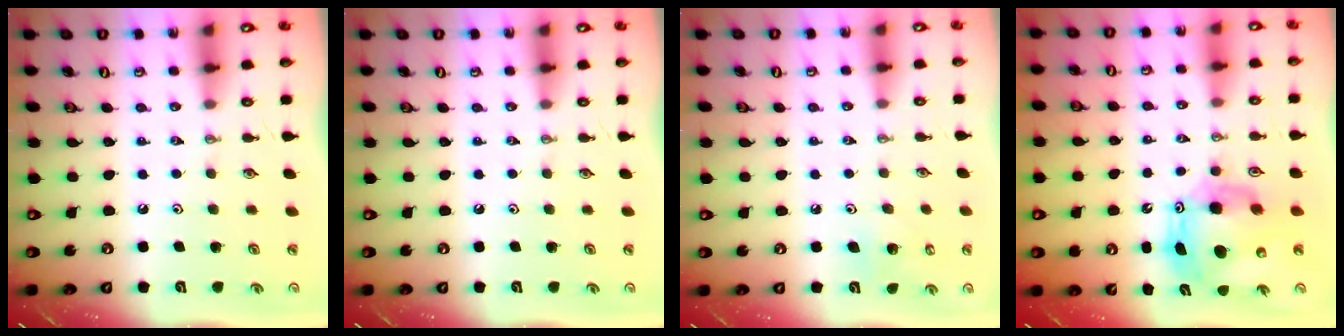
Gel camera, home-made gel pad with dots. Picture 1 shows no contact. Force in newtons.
{"total": 0.0}
{"total": 5.2, "press": 5.1, "slide": 0.4}
{"total": 13.0, "press": 12.9, "slide": 1.0}